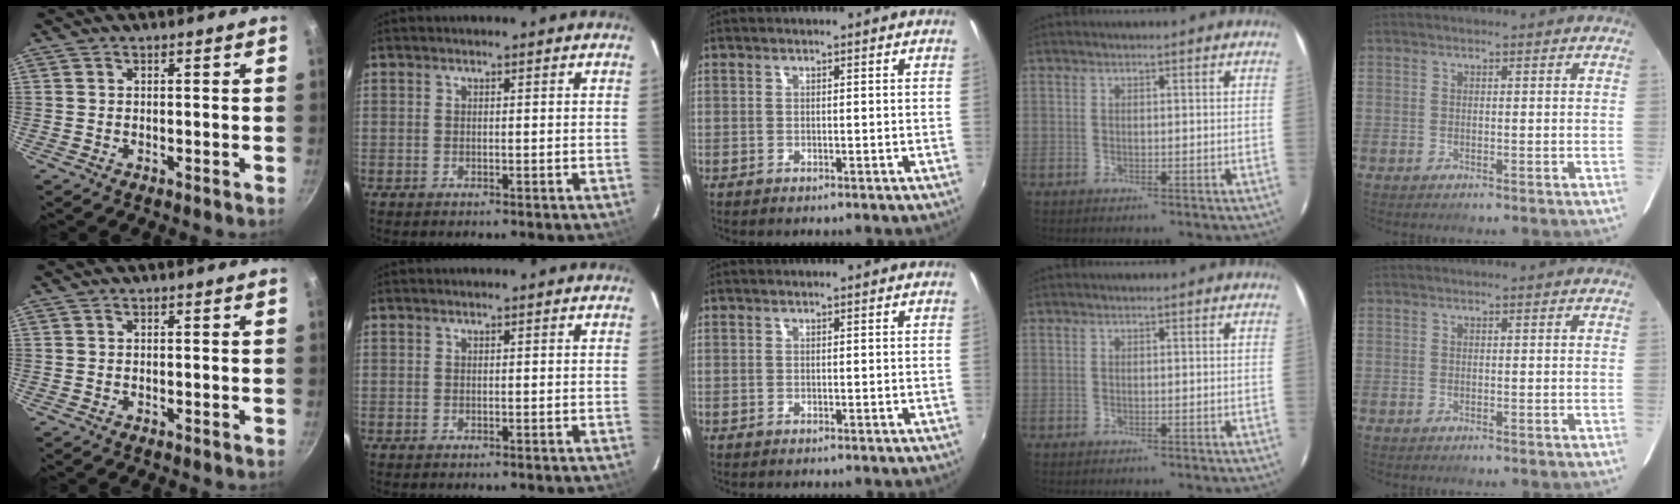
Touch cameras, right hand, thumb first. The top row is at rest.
{}